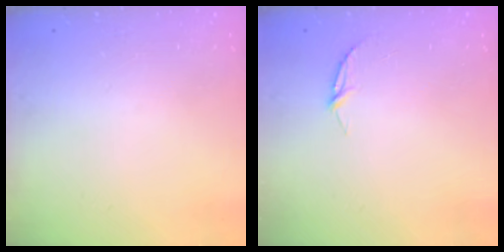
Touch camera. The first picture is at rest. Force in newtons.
{"total": 4.2, "press": 4.2, "slide": 0.5}